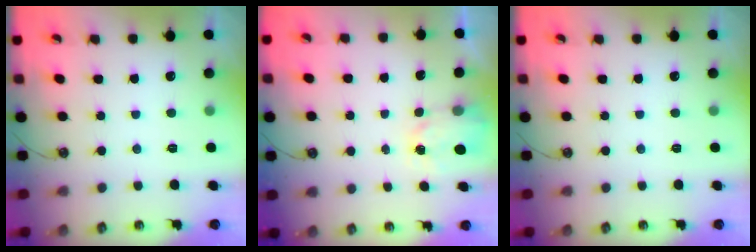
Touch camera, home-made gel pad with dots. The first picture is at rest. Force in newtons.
{"total": 2.9, "press": 2.8, "slide": 0.4}
{"total": 0.0}